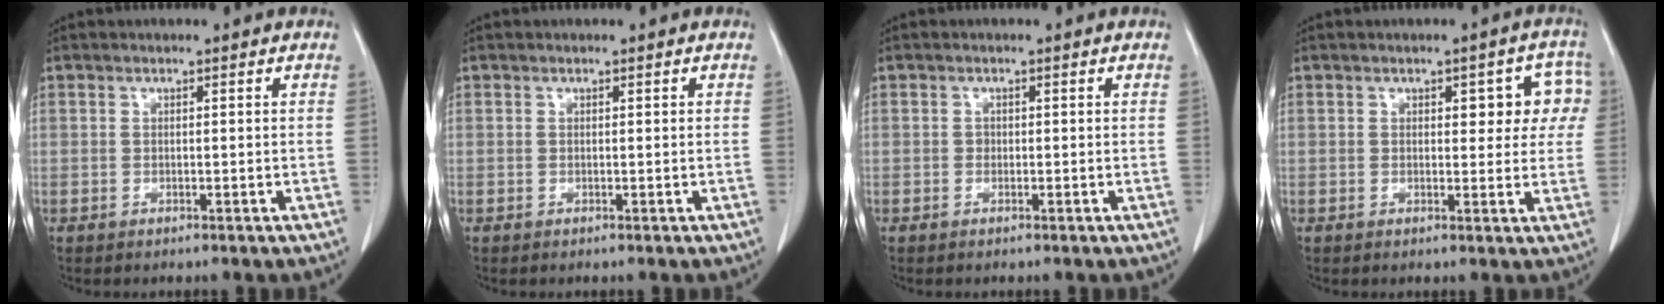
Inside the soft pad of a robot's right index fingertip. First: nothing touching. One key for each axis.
{"total": 0.0}
{"total": 0.6, "fx": 0.0, "fy": 0.5, "fz": 0.2, "tx": 0.001, "ty": 0.003, "tz": -0.002}
{"total": 6.1, "fx": 1.7, "fy": 3.1, "fz": 5.0, "tx": -0.039, "ty": 0.022, "tz": 0.019}